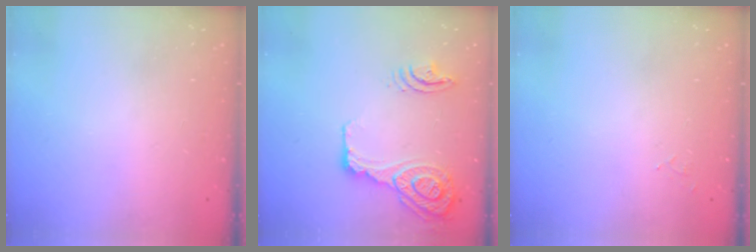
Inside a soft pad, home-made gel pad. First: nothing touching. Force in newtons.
{"total": 17.9, "press": 17.6, "slide": 3.7}
{"total": 5.2, "press": 5.2, "slide": 0.4}